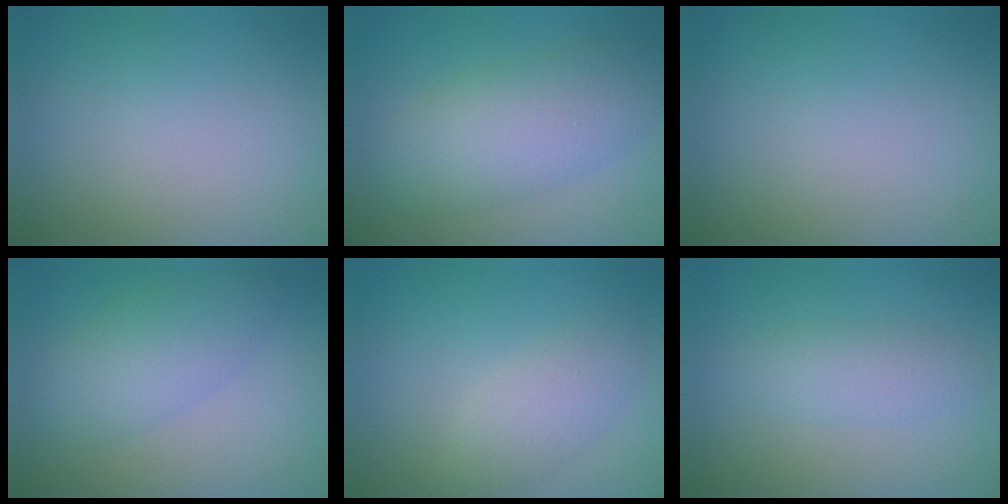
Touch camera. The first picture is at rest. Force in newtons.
{"total": 6.4, "press": 6.4, "slide": 0.3}
{"total": 0.0}
{"total": 4.2, "press": 4.2, "slide": 0.1}
{"total": 2.6, "press": 2.6, "slide": 0.2}
{"total": 2.3, "press": 2.3, "slide": 0.1}